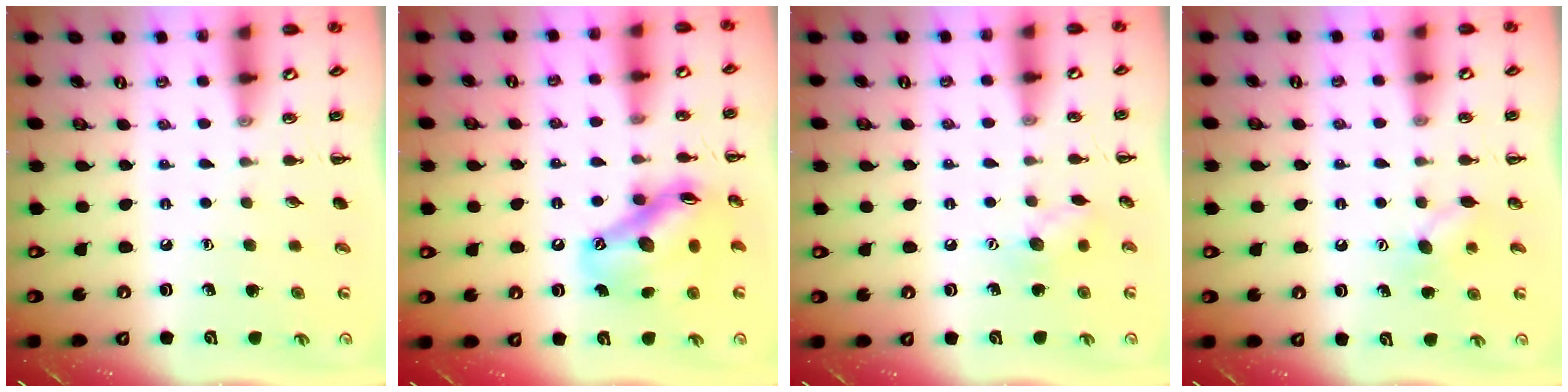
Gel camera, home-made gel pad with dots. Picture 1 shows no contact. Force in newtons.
{"total": 15.3, "press": 14.9, "slide": 3.4}
{"total": 7.9, "press": 7.9, "slide": 0.4}
{"total": 5.8, "press": 5.7, "slide": 1.2}